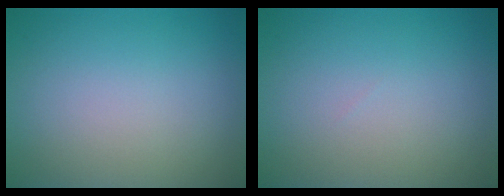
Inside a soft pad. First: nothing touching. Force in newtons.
{"total": 0.0}